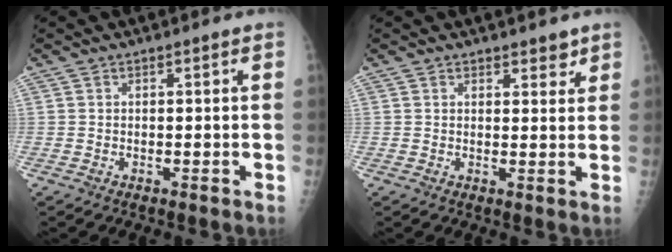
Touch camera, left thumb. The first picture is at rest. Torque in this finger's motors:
{"motor_torque": [0.00, 0.06, -0.29, -0.20, 0.06]}